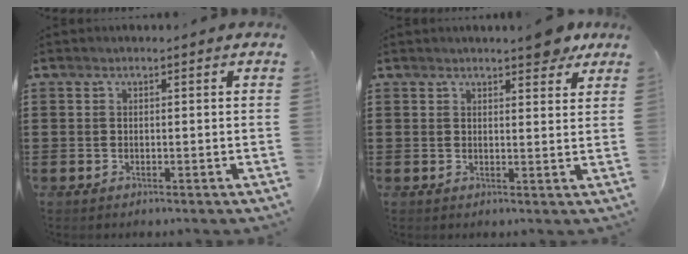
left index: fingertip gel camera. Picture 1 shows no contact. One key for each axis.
{"total": 4.4, "fx": 3.8, "fy": 1.0, "fz": 2.1, "tx": -0.025, "ty": -0.012, "tz": 0.066}